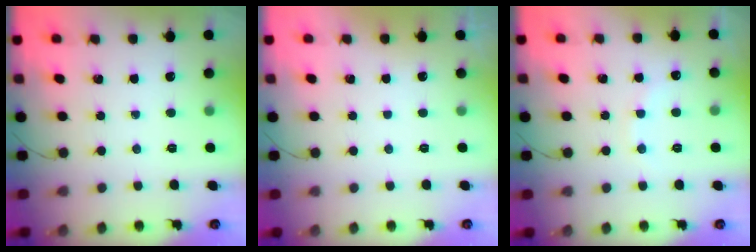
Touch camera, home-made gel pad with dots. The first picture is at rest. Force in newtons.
{"total": 2.9, "press": 2.9, "slide": 0.1}
{"total": 7.3, "press": 7.2, "slide": 1.4}